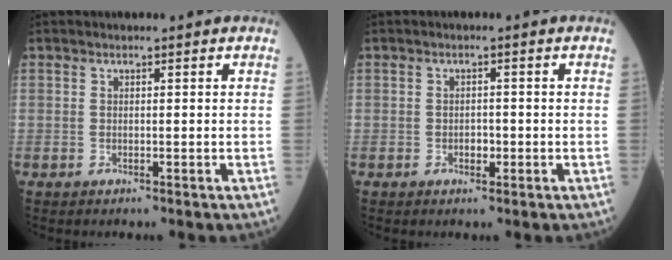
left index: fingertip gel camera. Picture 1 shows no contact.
{"total": 1.4, "force": [-0.5, 0.9, 0.9], "torque": [-0.014, 0.003, -0.006]}